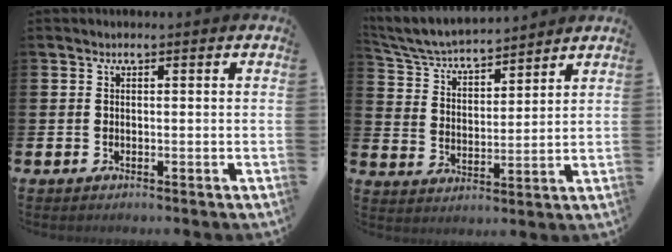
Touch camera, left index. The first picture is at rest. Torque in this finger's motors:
{"motor_torque": [0.46, -0.43, 0.46, 0.15]}